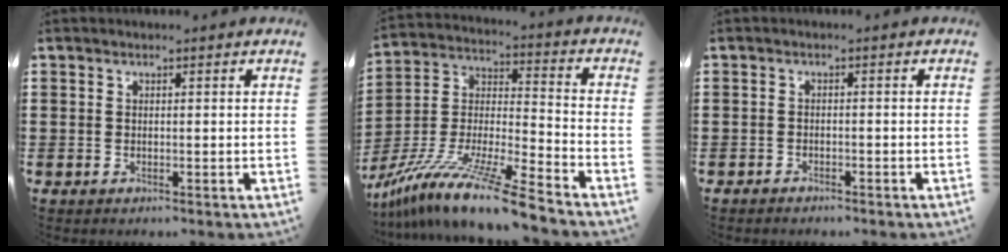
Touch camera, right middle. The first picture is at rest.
{"total": 14.0, "force": [-11.8, -0.6, 7.5], "torque": [-0.142, 0.007, -0.226]}
{"total": 1.2, "force": [-1.2, 0.2, 0.0], "torque": [-0.004, 0.001, -0.026]}